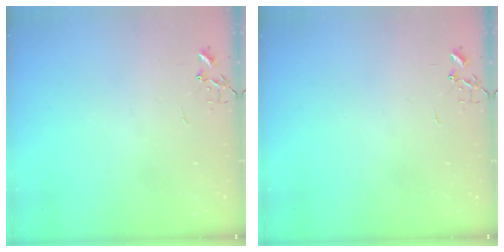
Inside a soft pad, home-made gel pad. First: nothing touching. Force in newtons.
{"total": 0.0}